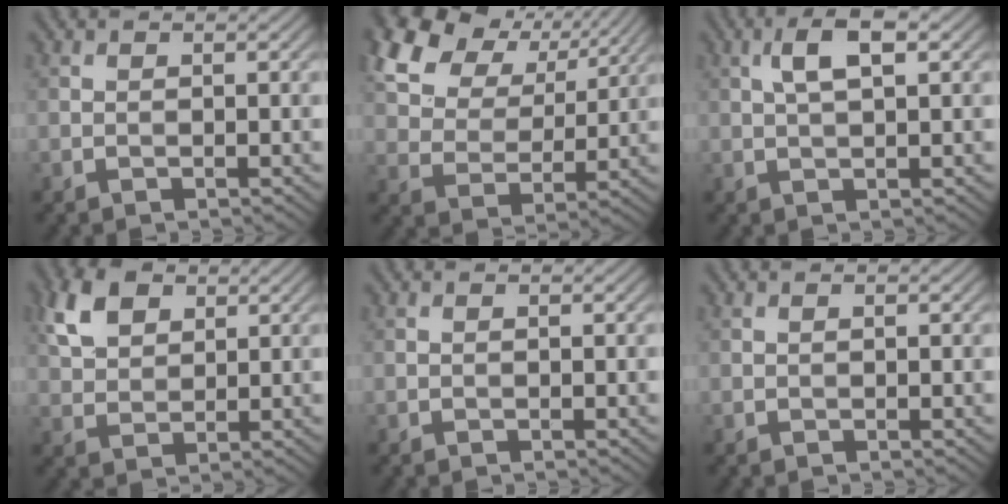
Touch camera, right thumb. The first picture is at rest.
{"total": 13.8, "force": [7.6, 8.5, 7.6], "torque": [-0.208, 0.023, 0.144]}
{"total": 4.4, "force": [1.5, 1.4, 3.9], "torque": [-0.082, 0.009, 0.024]}
{"total": 6.0, "force": [3.0, 3.8, 3.6], "torque": [-0.083, 0.009, 0.056]}
{"total": 0.0}
{"total": 0.0}